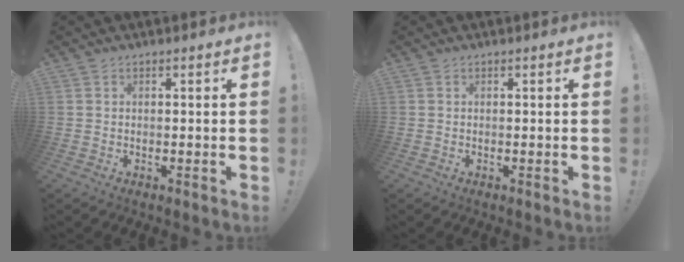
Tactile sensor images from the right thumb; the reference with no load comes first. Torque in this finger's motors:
{"motor_torque": [0.00, 0.00, 0.00, 0.00, 0.01]}